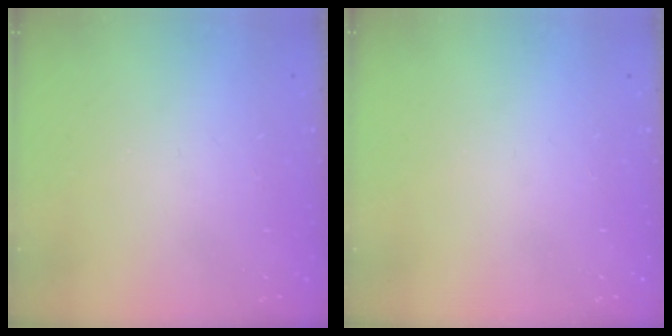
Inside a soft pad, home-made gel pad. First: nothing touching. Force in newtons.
{"total": 0.0}